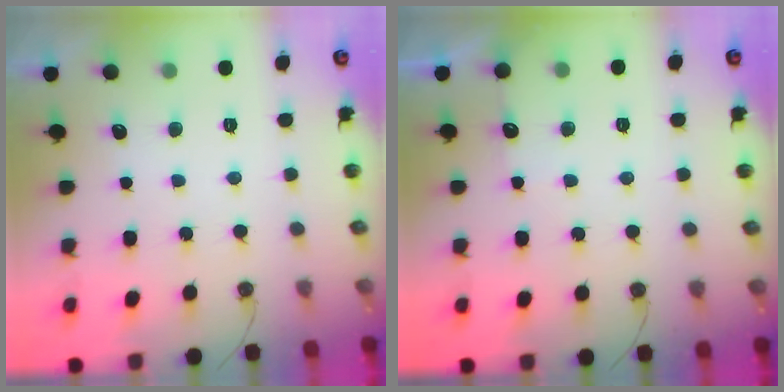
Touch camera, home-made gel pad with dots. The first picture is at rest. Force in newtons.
{"total": 5.7, "press": 5.6, "slide": 0.6}